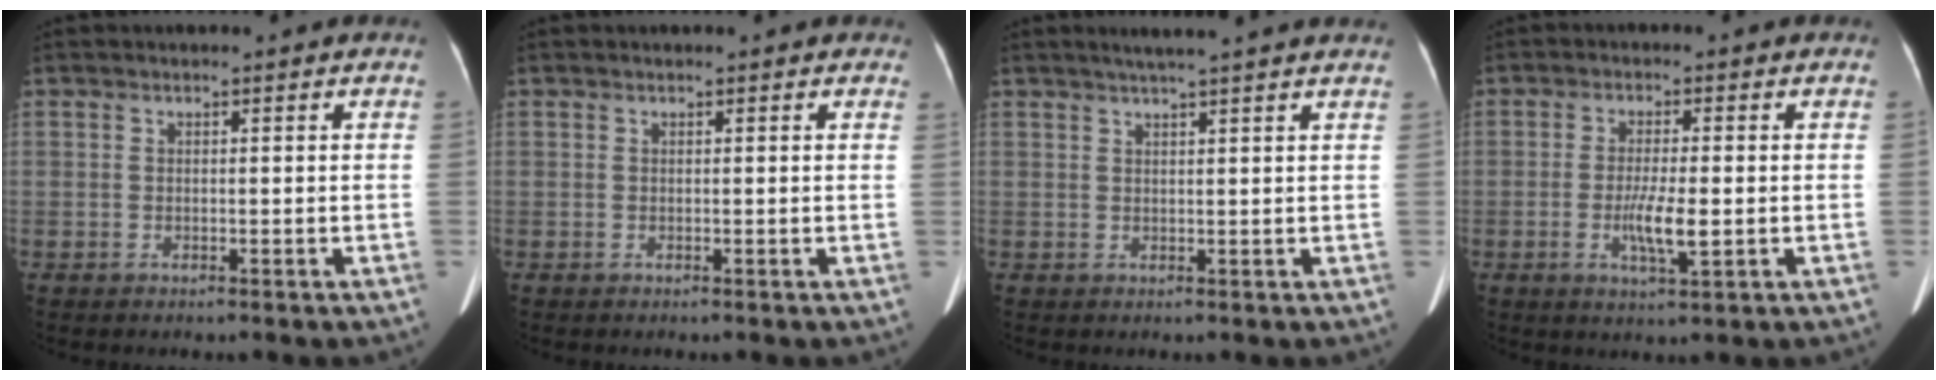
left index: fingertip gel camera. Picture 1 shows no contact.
{"total": 1.8, "force": [1.5, 0.7, 0.7], "torque": [-0.007, 0.007, 0.004]}
{"total": 7.9, "force": [6.7, -0.3, 4.2], "torque": [-0.061, 0.027, 0.078]}
{"total": 5.1, "force": [-1.0, 0.7, 5.0], "torque": [-0.098, -0.009, -0.016]}